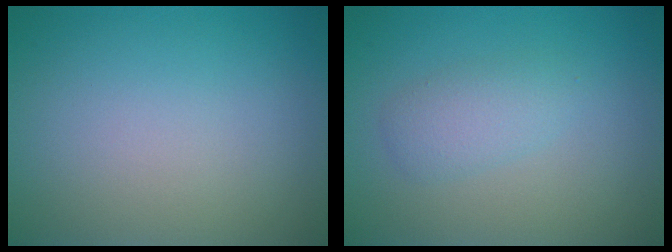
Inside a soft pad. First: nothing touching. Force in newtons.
{"total": 2.1, "press": 2.1, "slide": 0.1}